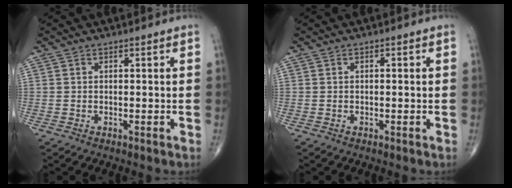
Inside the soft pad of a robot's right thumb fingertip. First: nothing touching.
{"total": 0.5, "force": [0.1, 0.2, 0.5], "torque": [-0.007, 0.002, 0.003]}